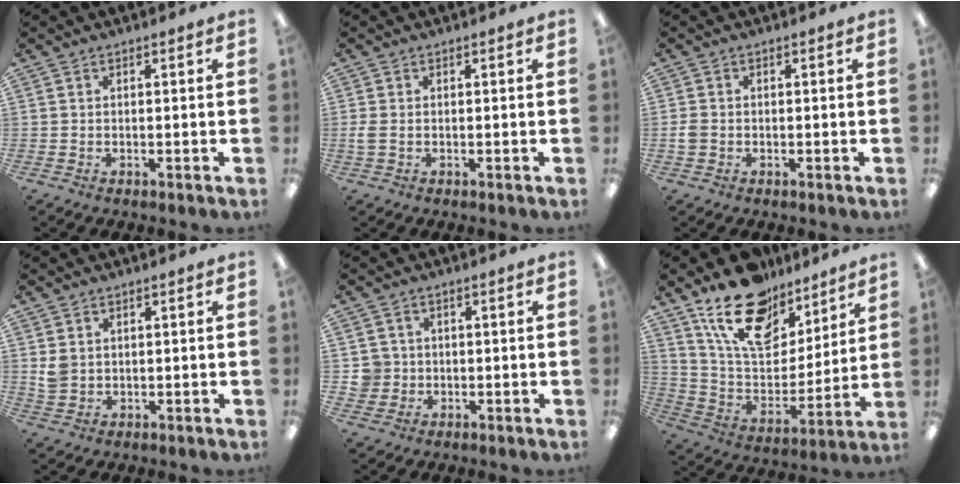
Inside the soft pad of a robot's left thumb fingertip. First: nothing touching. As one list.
[{"total": 2.2, "force": [0.0, 1.2, 1.8], "torque": [-0.041, 0.002, -0.002]}, {"total": 2.1, "force": [-0.4, 1.6, 1.2], "torque": [-0.021, 0.004, -0.007]}, {"total": 3.4, "force": [1.2, 2.7, 1.6], "torque": [-0.025, 0.000, 0.021]}, {"total": 4.3, "force": [0.2, 4.2, 0.5], "torque": [-0.011, 0.008, 0.004]}, {"total": 20.1, "force": [14.5, 10.2, 9.4], "torque": [-0.171, -0.084, 0.260]}]